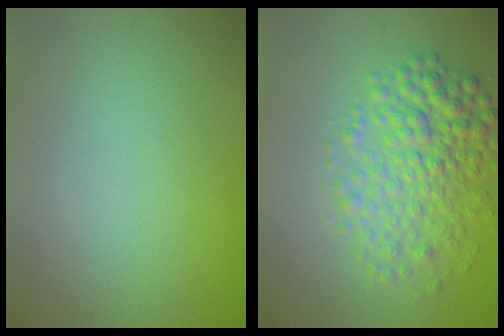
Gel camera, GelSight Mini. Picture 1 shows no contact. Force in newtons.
{"total": 5.1, "press": 5.1, "slide": 0.1}